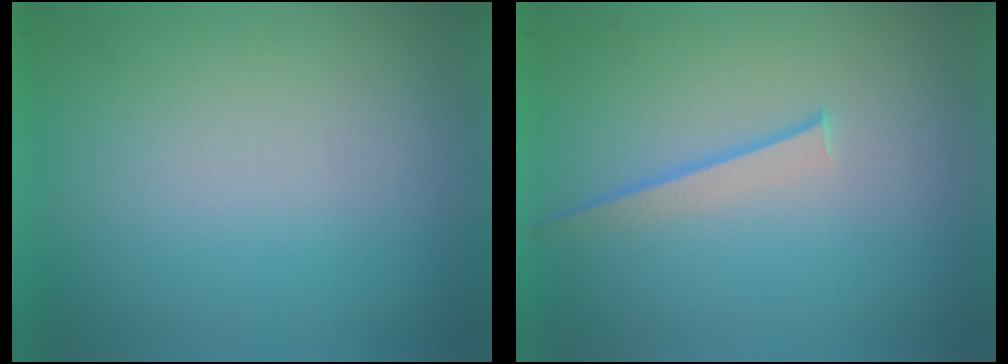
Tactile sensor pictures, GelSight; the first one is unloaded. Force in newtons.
{"total": 1.1}